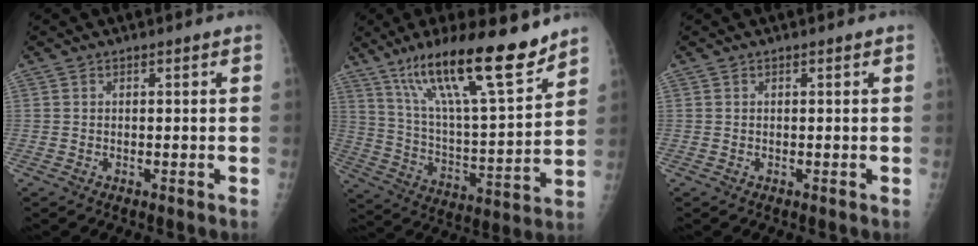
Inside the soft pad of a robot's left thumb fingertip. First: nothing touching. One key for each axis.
{"total": 22.2, "fx": 15.4, "fy": 4.3, "fz": 15.4, "tx": -0.239, "ty": -0.068, "tz": 0.267}
{"total": 0.0}